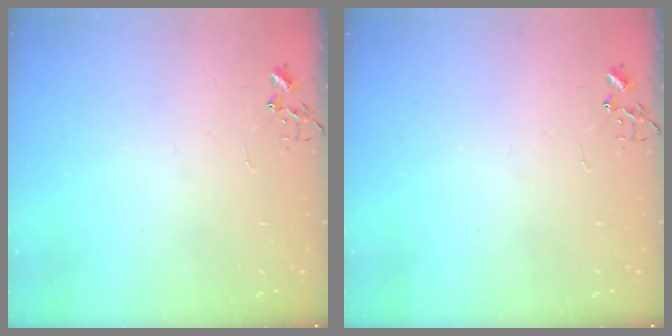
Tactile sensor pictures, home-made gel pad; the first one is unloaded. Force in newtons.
{"total": 0.0}